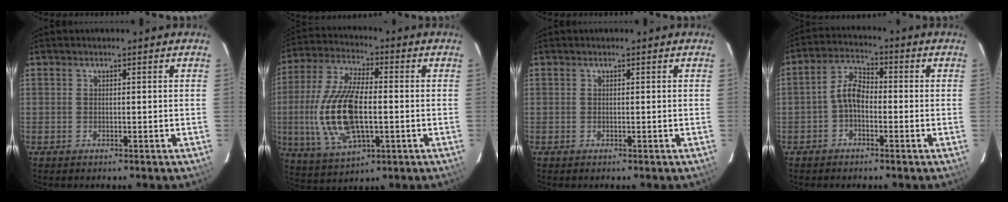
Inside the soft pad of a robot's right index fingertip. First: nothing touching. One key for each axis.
{"total": 17.1, "fx": -1.9, "fy": 7.4, "fz": 15.3, "tx": -0.325, "ty": -0.003, "tz": -0.030}
{"total": 0.0}
{"total": 5.1, "fx": -1.4, "fy": 3.1, "fz": 3.7, "tx": -0.075, "ty": 0.019, "tz": -0.031}